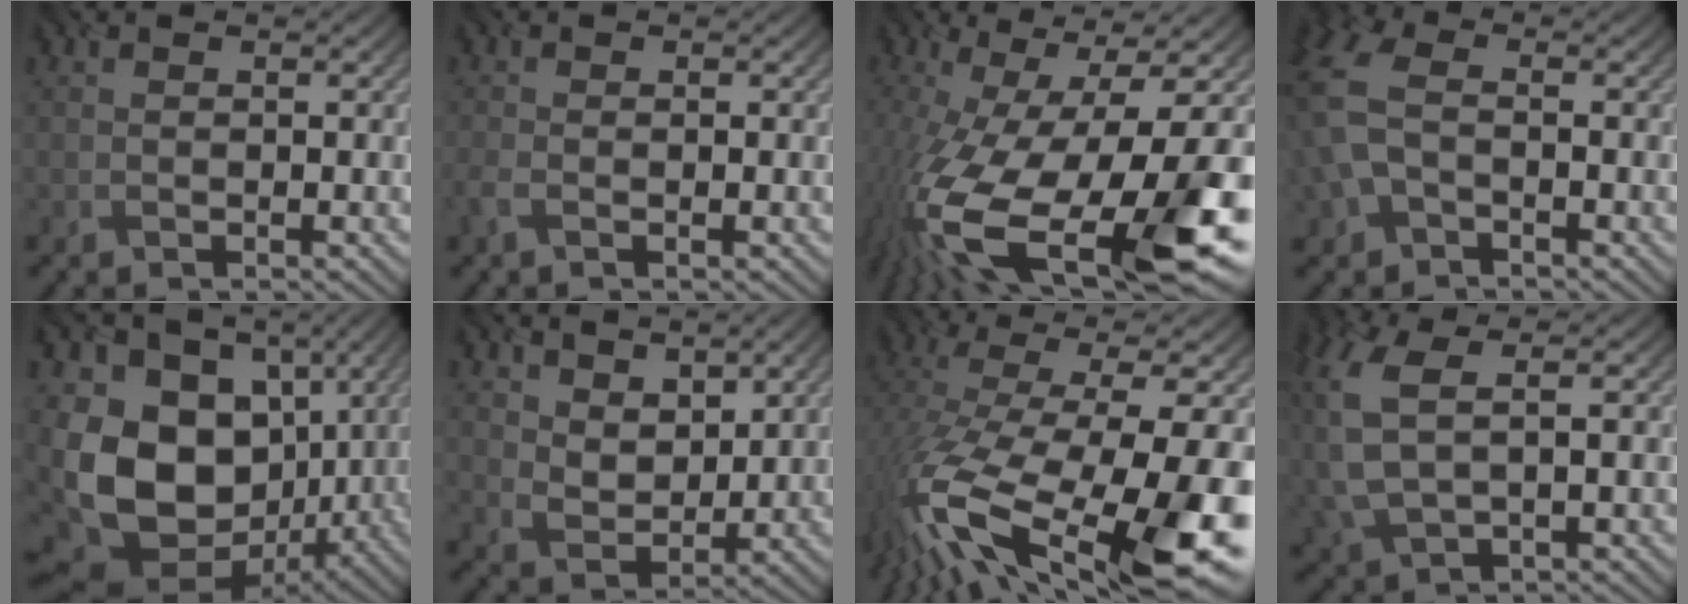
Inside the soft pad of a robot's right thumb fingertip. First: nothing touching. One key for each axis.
{"total": 1.5, "fx": -0.9, "fy": 0.6, "fz": 1.0, "tx": -0.030, "ty": -0.004, "tz": -0.024}
{"total": 20.0, "fx": -6.0, "fy": 6.6, "fz": 17.9, "tx": -0.353, "ty": -0.054, "tz": -0.080}
{"total": 7.8, "fx": -1.1, "fy": 5.1, "fz": 5.7, "tx": -0.173, "ty": 0.004, "tz": -0.034}
{"total": 16.4, "fx": 0.6, "fy": 12.6, "fz": 10.6, "tx": -0.230, "ty": -0.018, "tz": 0.017}
{"total": 6.1, "fx": 4.0, "fy": 3.6, "fz": 2.8, "tx": -0.072, "ty": -0.022, "tz": 0.080}
{"total": 19.0, "fx": -6.4, "fy": 7.6, "fz": 16.2, "tx": -0.343, "ty": -0.055, "tz": -0.083}
{"total": 8.3, "fx": 0.5, "fy": 4.3, "fz": 7.0, "tx": -0.202, "ty": -0.007, "tz": 0.011}